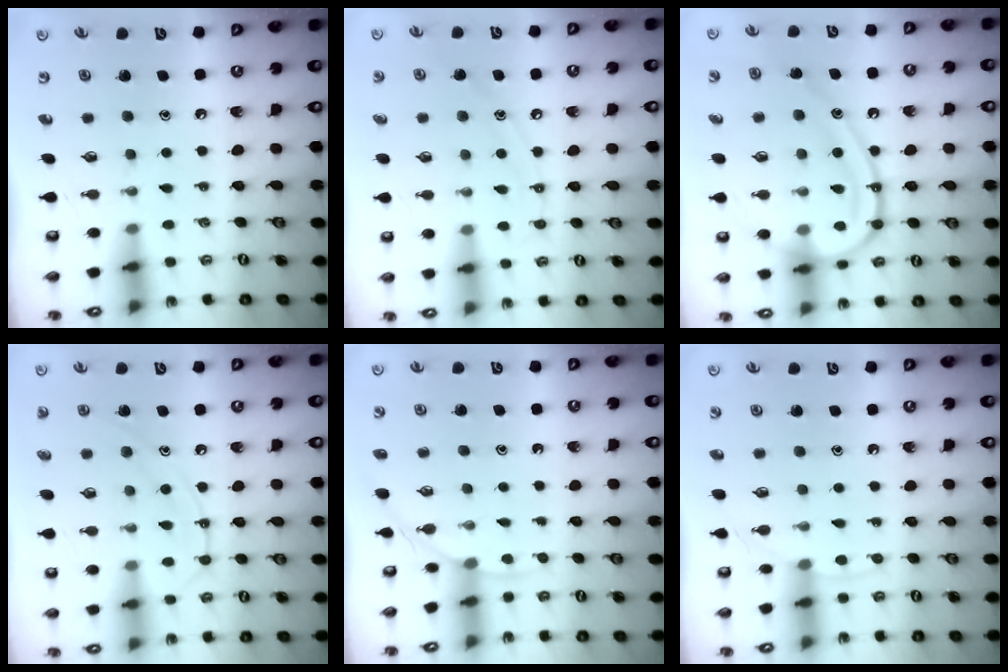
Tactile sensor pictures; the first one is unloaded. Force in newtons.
{"total": 8.0, "press": 8.0, "slide": 0.8}
{"total": 17.3, "press": 17.2, "slide": 1.7}
{"total": 12.0, "press": 12.0, "slide": 1.0}
{"total": 3.1, "press": 3.1, "slide": 0.4}
{"total": 4.2, "press": 4.2, "slide": 0.5}